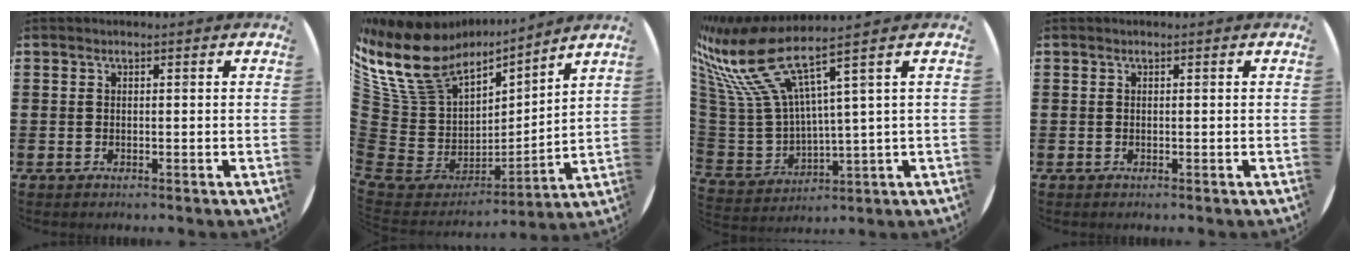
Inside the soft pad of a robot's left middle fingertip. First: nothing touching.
{"total": 13.4, "force": [9.5, 7.9, 5.2], "torque": [-0.171, -0.058, 0.179]}
{"total": 12.8, "force": [7.3, 4.0, 9.8], "torque": [-0.251, -0.040, 0.114]}
{"total": 0.0}